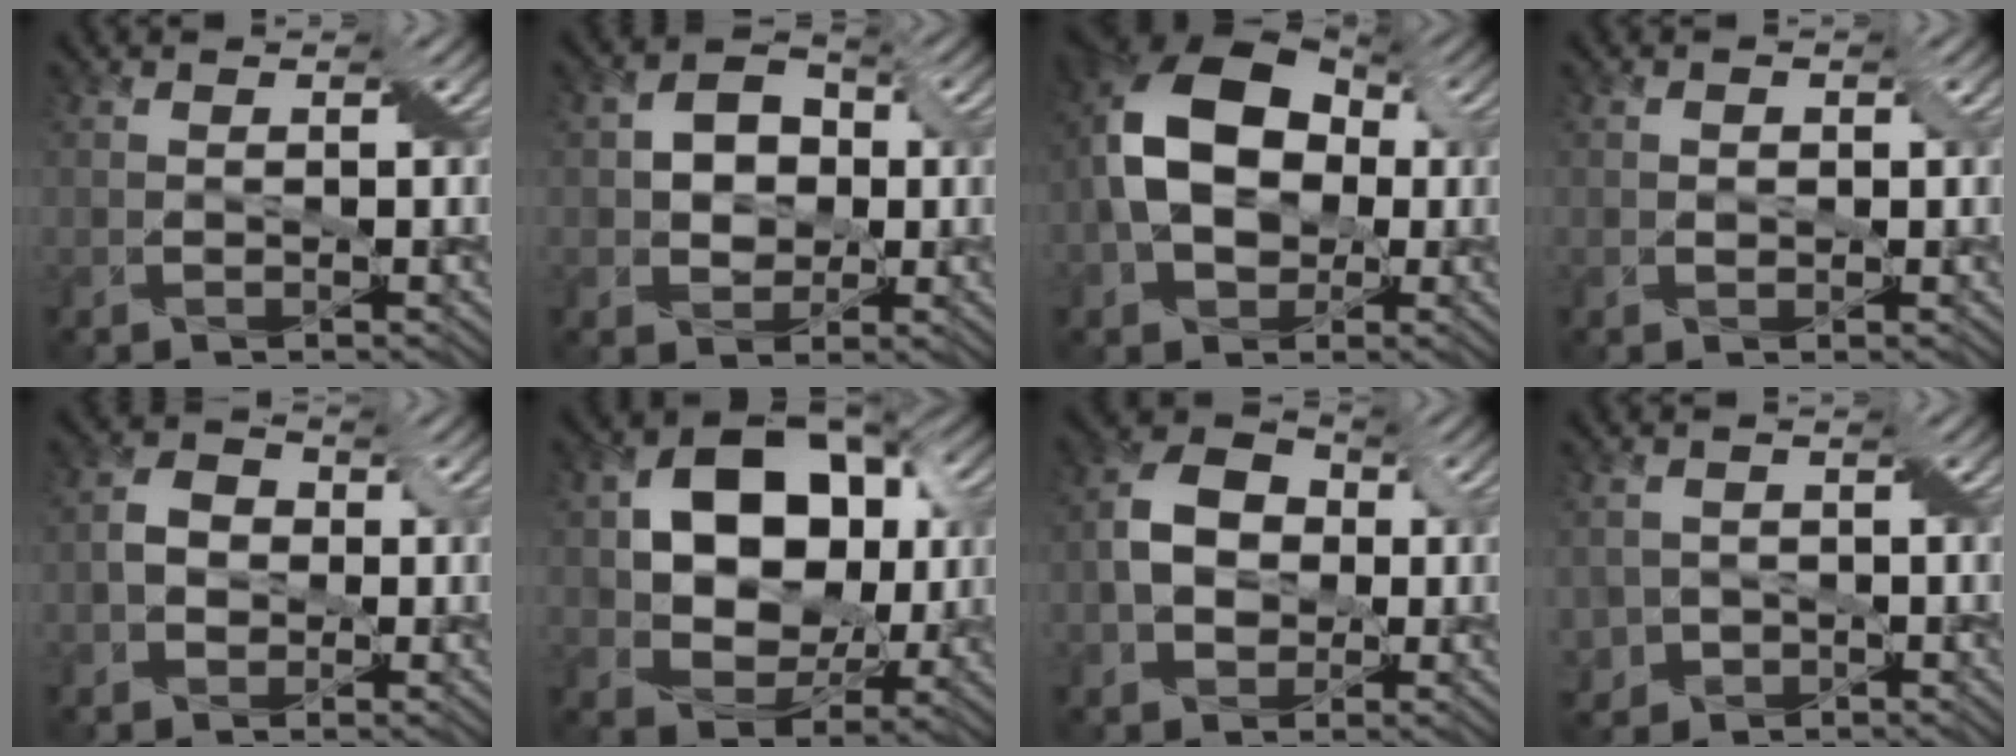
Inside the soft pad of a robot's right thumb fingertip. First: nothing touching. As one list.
[{"total": 5.9, "force": [0.5, 4.7, 3.4], "torque": [-0.066, 0.010, -0.008]}, {"total": 15.4, "force": [0.3, 10.9, 11.0], "torque": [-0.209, 0.008, -0.006]}, {"total": 1.0, "force": [0.1, 0.8, 0.6], "torque": [-0.013, -0.002, 0.001]}, {"total": 3.7, "force": [-0.5, 3.1, 1.9], "torque": [-0.040, 0.006, -0.013]}, {"total": 13.5, "force": [2.2, 9.7, 9.1], "torque": [-0.156, 0.007, 0.038]}, {"total": 7.1, "force": [-0.4, 5.7, 4.3], "torque": [-0.093, 0.008, -0.021]}, {"total": 3.3, "force": [-1.4, 3.0, 0.5], "torque": [-0.018, 0.002, -0.029]}]